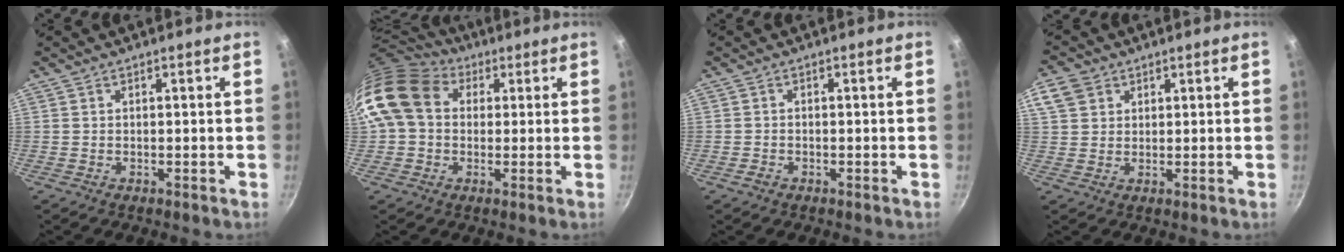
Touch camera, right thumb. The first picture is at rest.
{"total": 14.1, "force": [3.3, 11.0, 8.0], "torque": [-0.135, 0.021, 0.043]}
{"total": 1.3, "force": [-0.8, 0.9, 0.5], "torque": [-0.012, 0.009, -0.017]}
{"total": 6.6, "force": [2.9, 5.2, 2.8], "torque": [-0.043, 0.002, 0.050]}